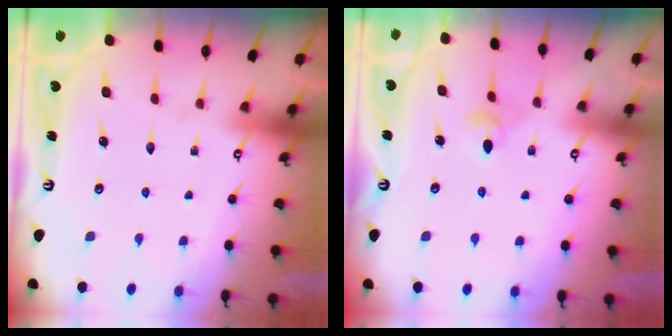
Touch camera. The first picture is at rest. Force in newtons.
{"total": 3.9, "press": 3.8, "slide": 0.8}